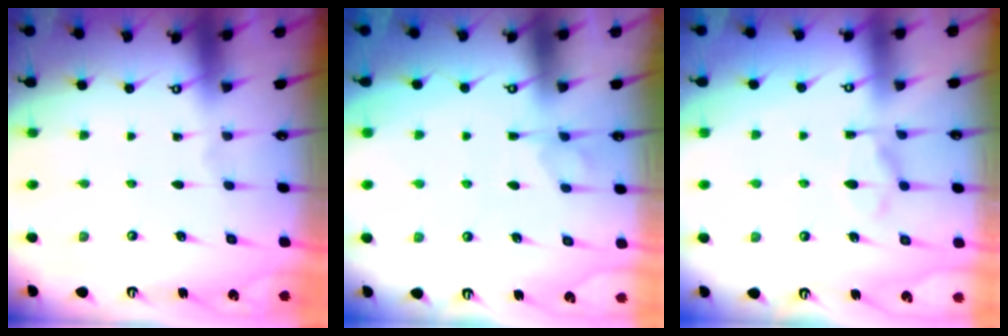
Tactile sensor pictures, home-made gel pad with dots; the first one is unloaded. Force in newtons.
{"total": 1.3, "press": 0.6, "slide": 1.1}
{"total": 2.6, "press": 2.3, "slide": 1.2}